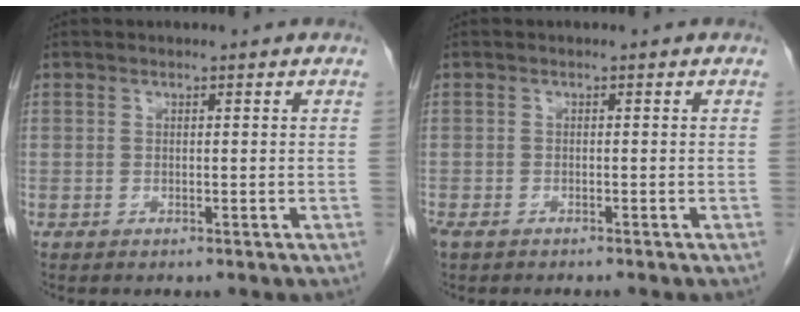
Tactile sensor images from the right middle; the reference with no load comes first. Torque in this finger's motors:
{"motor_torque": [0.06, 0.03, 0.01, 0.01]}